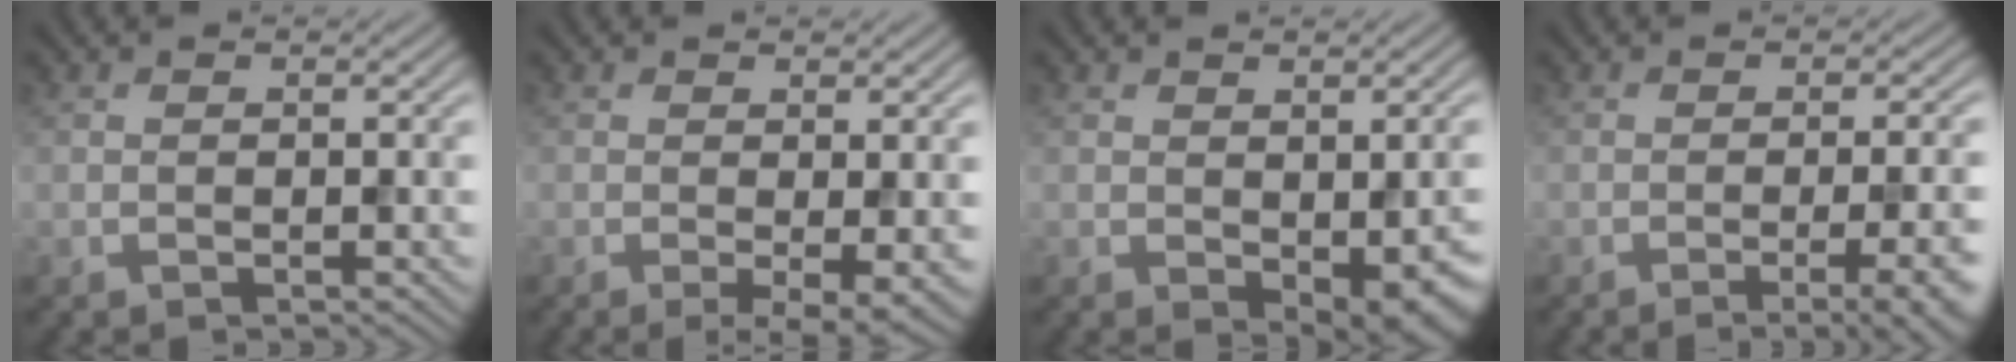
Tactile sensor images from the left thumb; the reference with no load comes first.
{"total": 3.5, "force": [-0.4, 0.6, 3.4], "torque": [-0.063, -0.012, -0.005]}
{"total": 5.7, "force": [-1.7, 2.8, 4.6], "torque": [-0.060, -0.021, -0.007]}
{"total": 8.6, "force": [-3.2, 2.5, 7.6], "torque": [-0.079, 0.009, -0.038]}